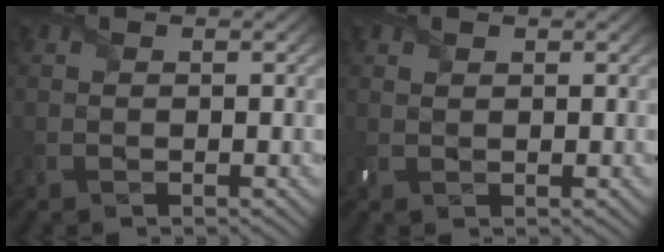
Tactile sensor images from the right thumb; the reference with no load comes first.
{"total": 1.2, "force": [0.9, 0.8, 0.4], "torque": [-0.012, -0.002, 0.019]}